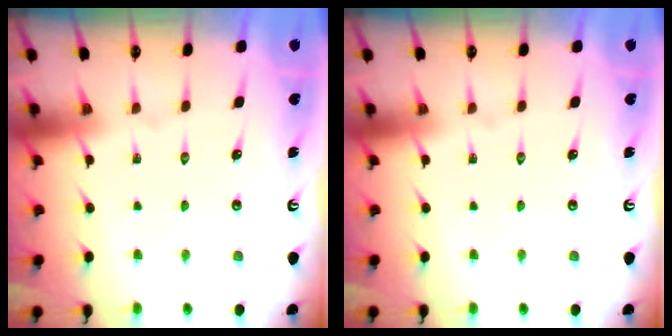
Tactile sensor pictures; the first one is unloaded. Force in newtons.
{"total": 0.0}